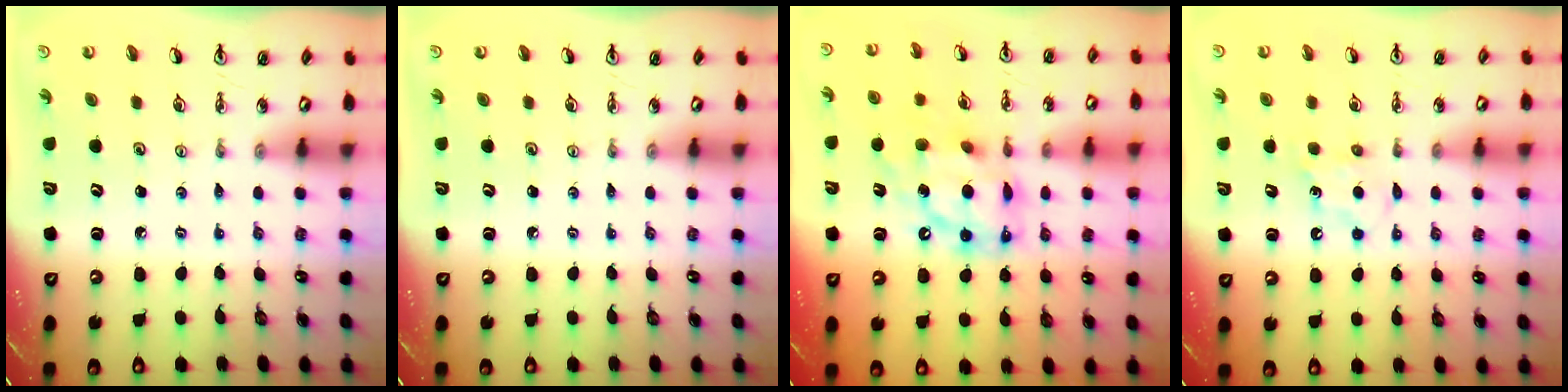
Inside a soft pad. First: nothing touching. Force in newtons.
{"total": 0.0}
{"total": 14.5, "press": 14.4, "slide": 1.5}
{"total": 6.3, "press": 6.3, "slide": 0.8}